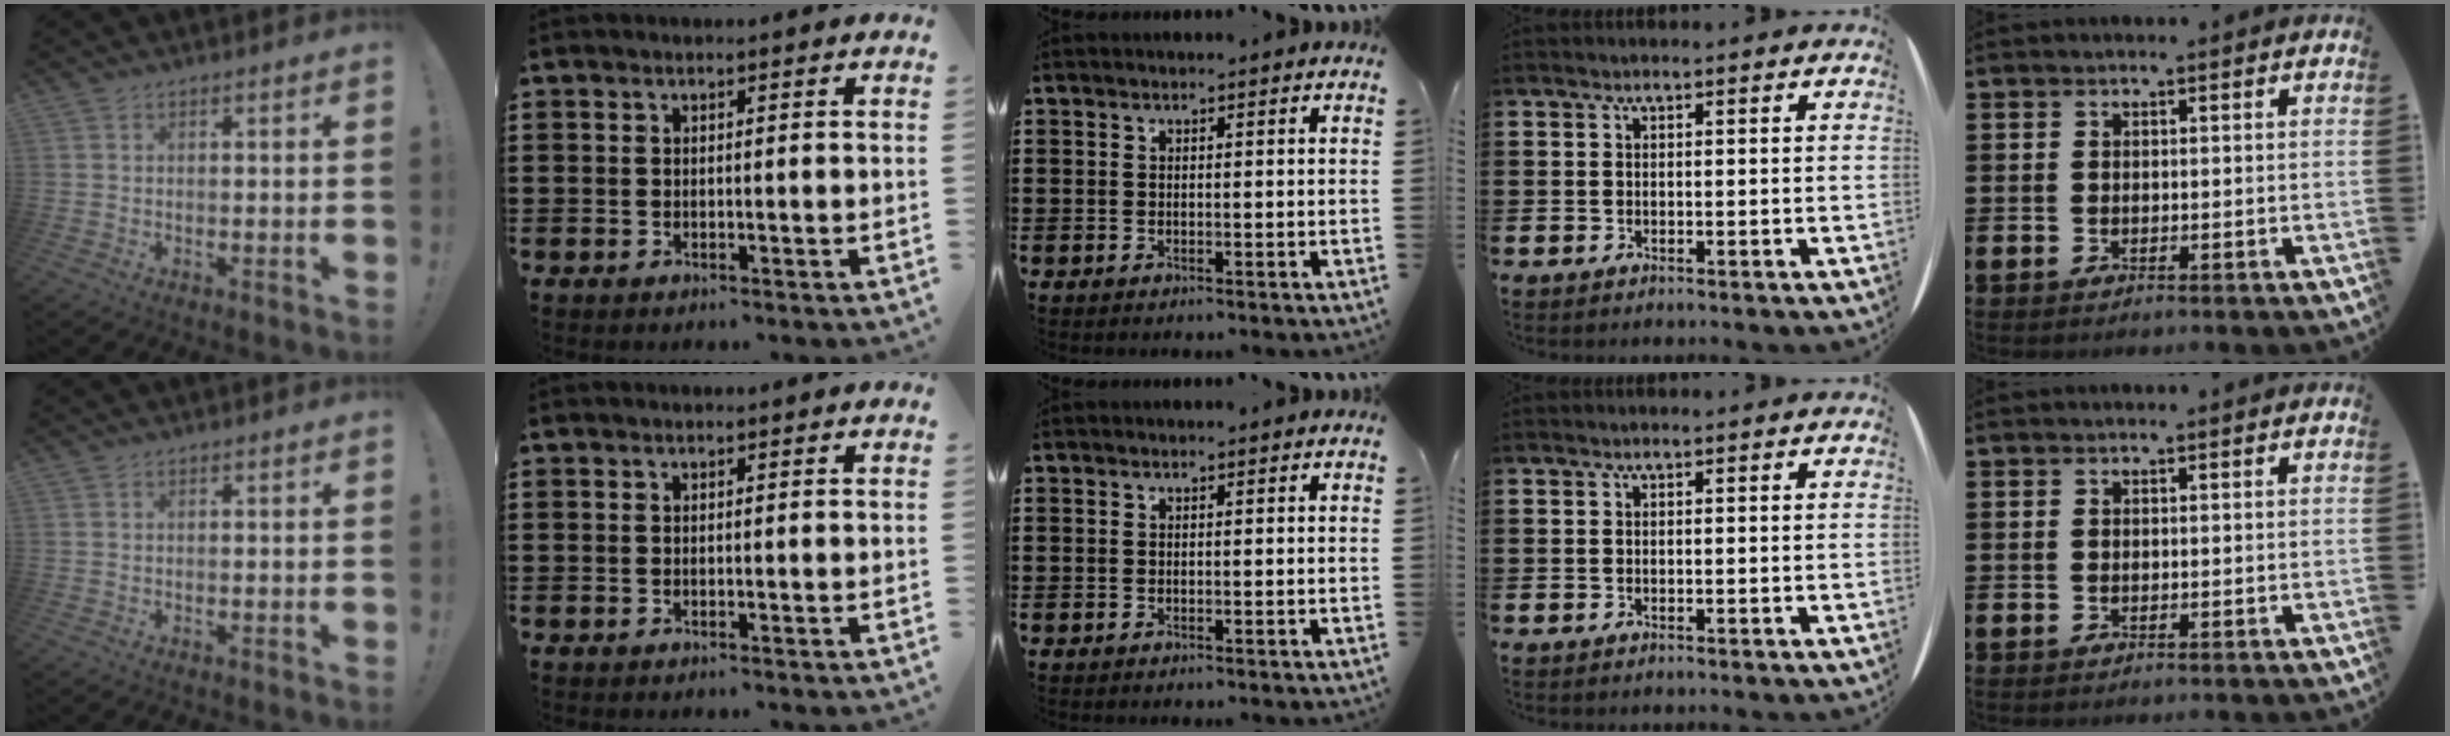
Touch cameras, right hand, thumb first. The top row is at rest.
{}